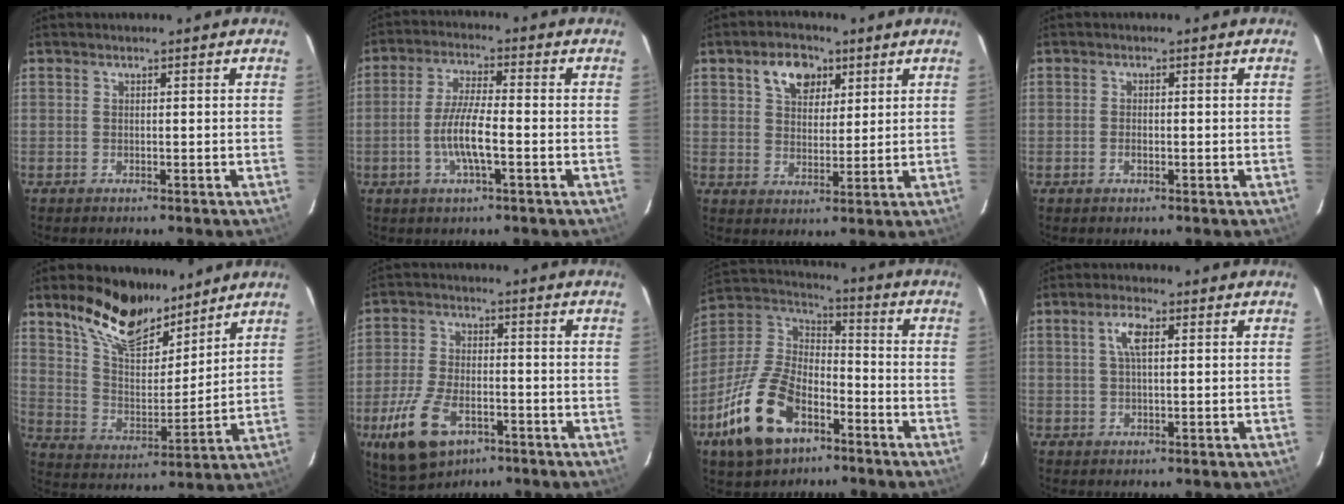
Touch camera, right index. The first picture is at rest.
{"total": 7.6, "force": [-2.3, 1.3, 7.2], "torque": [-0.144, -0.003, -0.045]}
{"total": 7.6, "force": [3.8, 5.0, 4.2], "torque": [-0.068, 0.018, 0.067]}
{"total": 1.3, "force": [-0.4, 0.7, 1.0], "torque": [-0.021, 0.001, -0.008]}
{"total": 15.9, "force": [11.8, 6.8, 8.3], "torque": [-0.161, 0.013, 0.215]}
{"total": 13.0, "force": [-6.5, 7.0, 8.9], "torque": [-0.201, -0.017, -0.113]}
{"total": 19.6, "force": [-10.1, 10.8, 12.8], "torque": [-0.281, -0.003, -0.181]}
{"total": 3.9, "force": [1.2, 1.4, 3.5], "torque": [-0.068, 0.009, 0.022]}